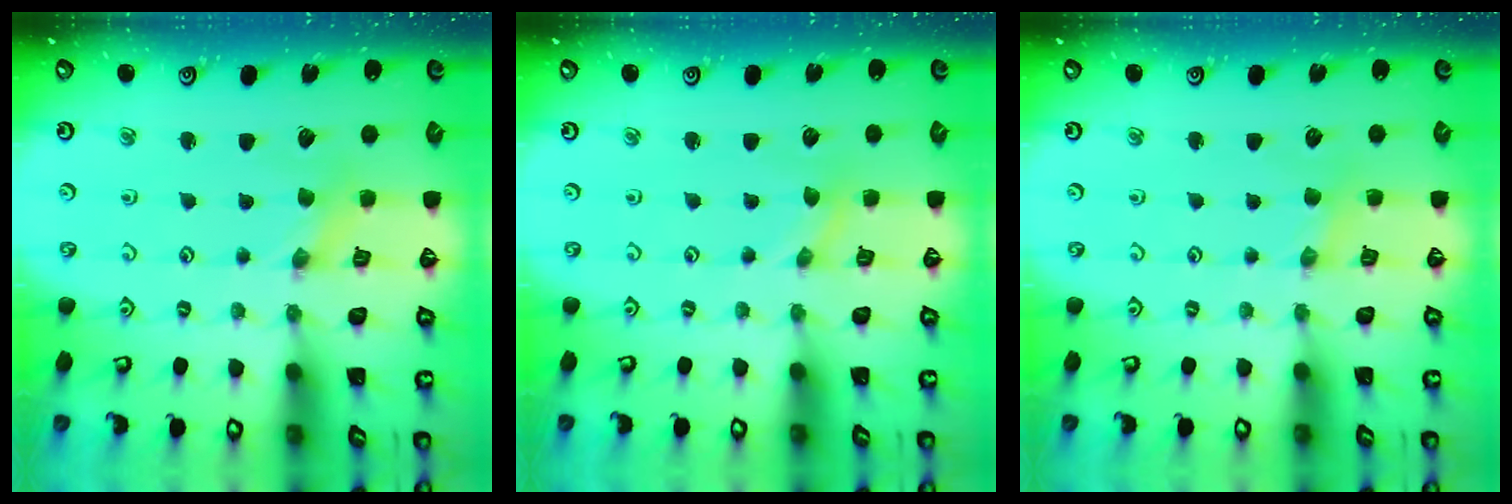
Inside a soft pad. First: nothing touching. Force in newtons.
{"total": 0.0}
{"total": 2.0, "press": 2.0, "slide": 0.3}